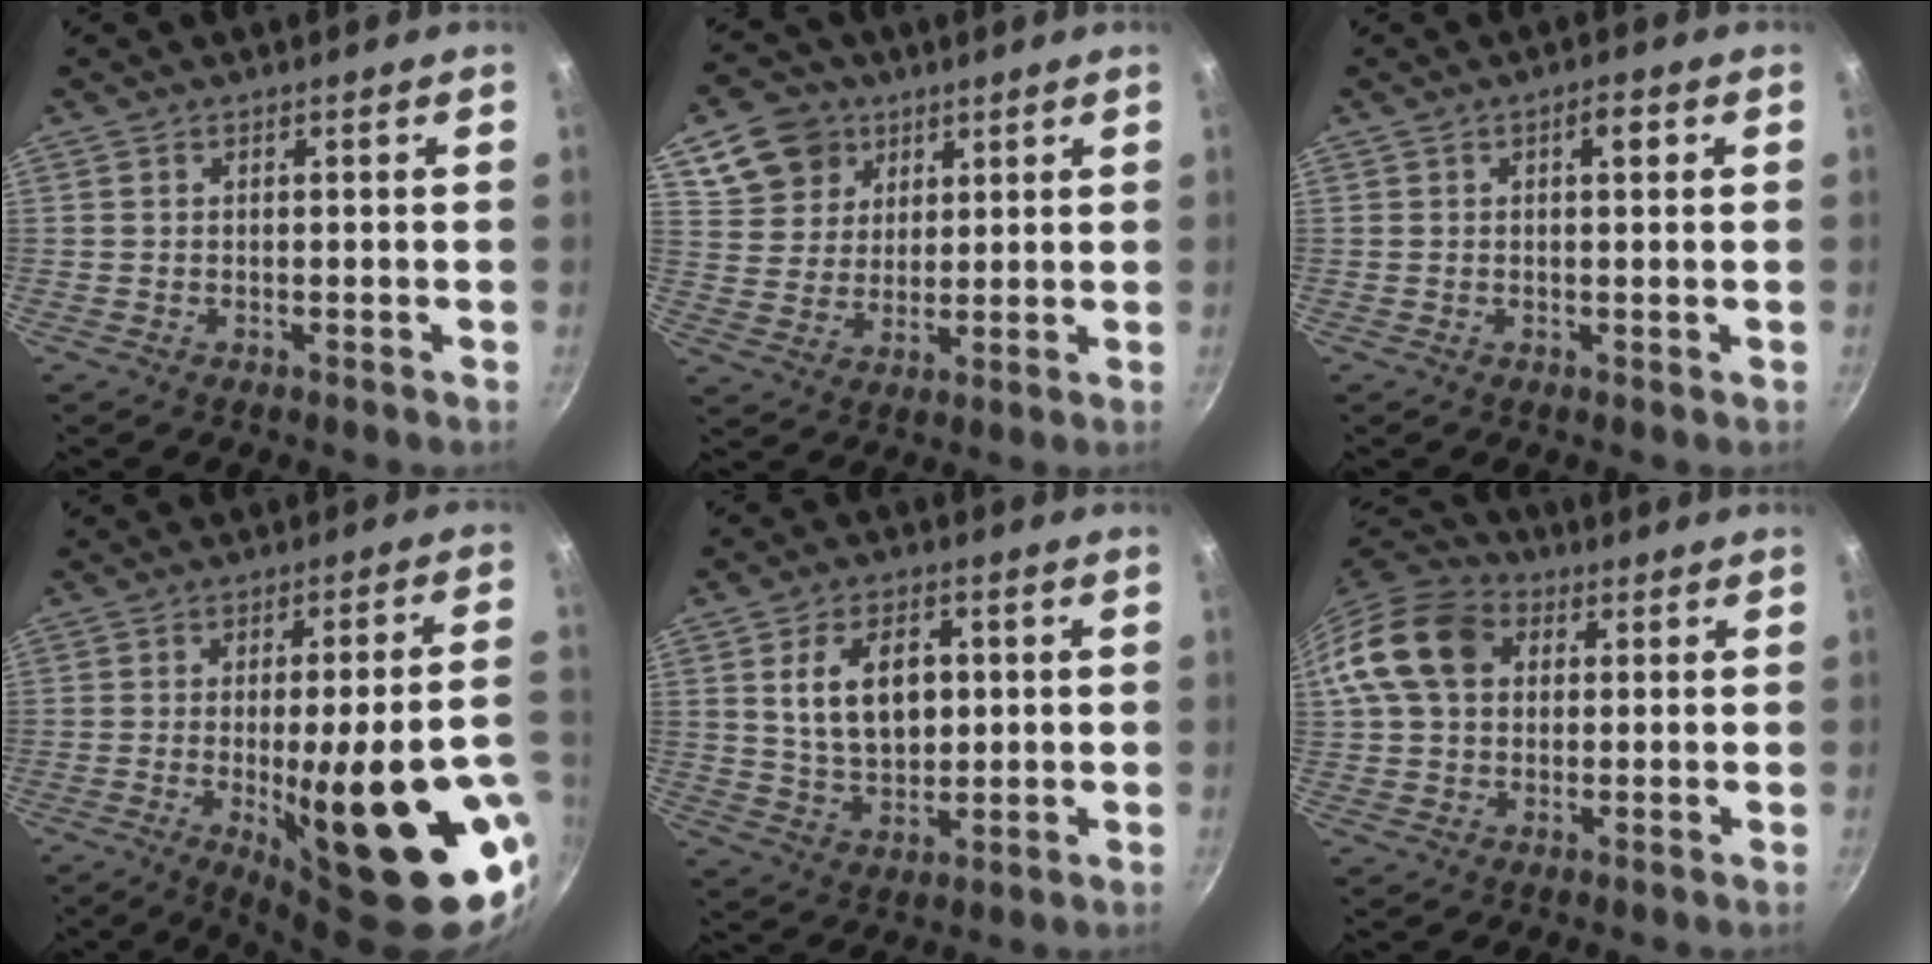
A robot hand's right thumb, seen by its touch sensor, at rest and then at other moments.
{"total": 10.5, "force": [5.5, 8.4, 3.2], "torque": [-0.033, -0.010, 0.101]}
{"total": 3.0, "force": [0.9, 1.2, 2.6], "torque": [-0.032, 0.004, 0.010]}
{"total": 25.4, "force": [-7.6, 6.8, 23.2], "torque": [-0.279, 0.010, -0.087]}
{"total": 11.3, "force": [2.2, 7.4, 8.3], "torque": [-0.118, -0.009, 0.044]}
{"total": 13.6, "force": [3.1, 10.3, 8.4], "torque": [-0.141, 0.023, 0.038]}